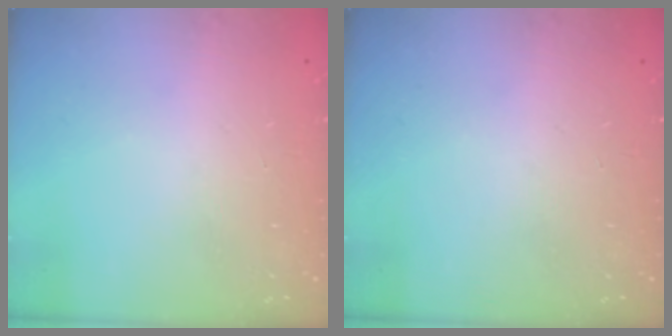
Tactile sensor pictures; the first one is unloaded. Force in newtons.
{"total": 0.0}